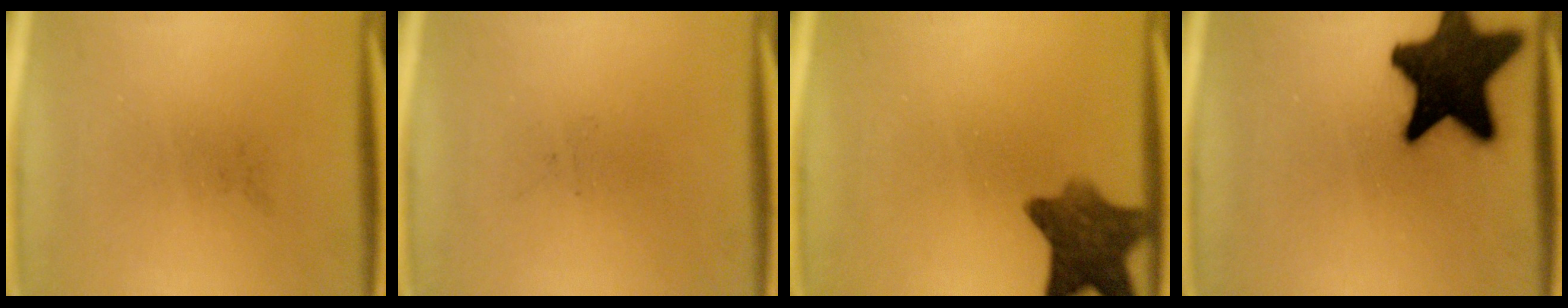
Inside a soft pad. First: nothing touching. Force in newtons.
{"total": 0.0}
{"total": 8.5}
{"total": 19.7}